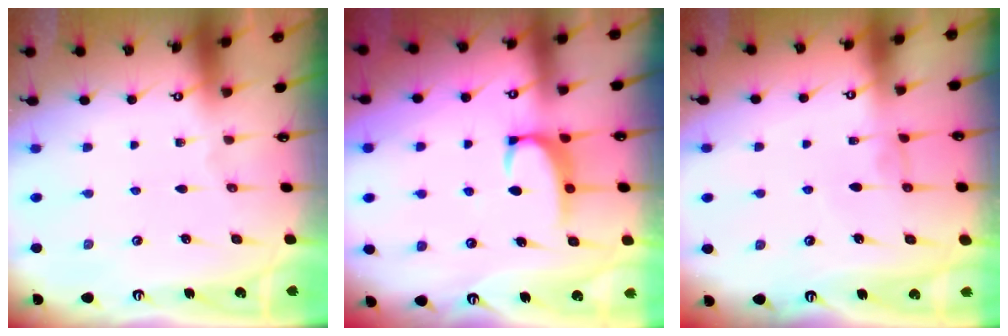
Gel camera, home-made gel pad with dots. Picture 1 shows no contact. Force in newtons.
{"total": 2.2, "press": 2.1, "slide": 0.7}
{"total": 1.0, "press": 0.7, "slide": 0.7}